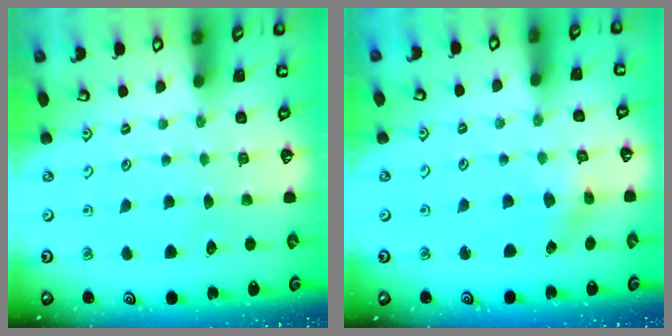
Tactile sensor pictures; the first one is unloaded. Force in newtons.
{"total": 3.0, "press": 3.0, "slide": 0.4}